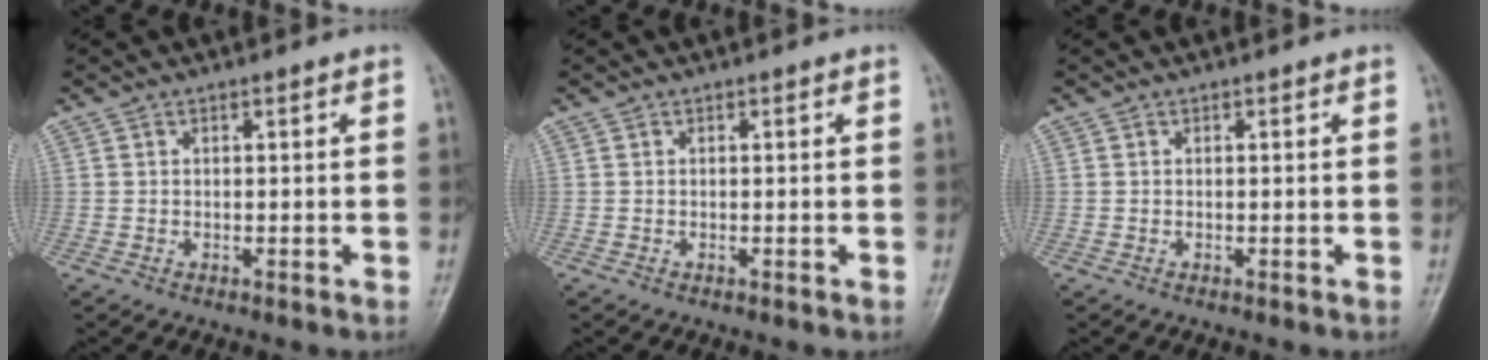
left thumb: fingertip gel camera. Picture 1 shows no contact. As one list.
[{"total": 0.0}, {"total": 0.0}]